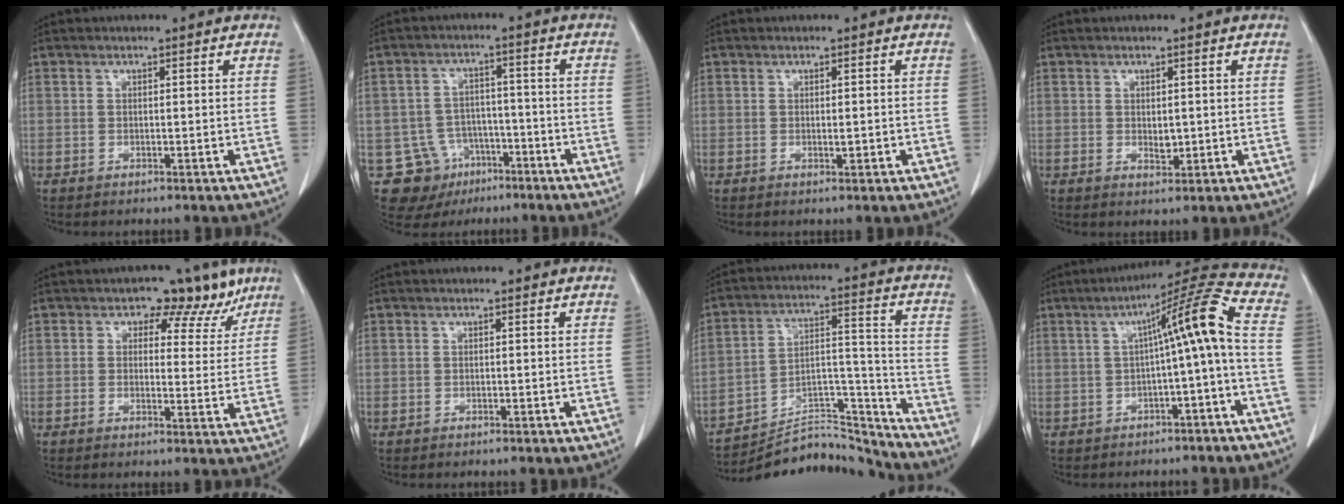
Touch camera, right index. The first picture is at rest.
{"total": 10.1, "force": [-5.3, 8.5, 1.5], "torque": [-0.033, 0.026, -0.071]}
{"total": 1.0, "force": [-0.1, 0.3, 0.9], "torque": [-0.015, -0.001, 0.001]}
{"total": 1.8, "force": [0.1, 1.0, 1.4], "torque": [-0.023, -0.005, 0.005]}
{"total": 6.6, "force": [4.2, 4.4, 2.5], "torque": [-0.010, 0.003, 0.043]}
{"total": 0.0}
{"total": 15.6, "force": [-15.5, 2.4, 0.3], "torque": [0.006, 0.066, -0.245]}
{"total": 9.9, "force": [-0.6, -0.4, 9.9], "torque": [-0.145, 0.031, -0.011]}